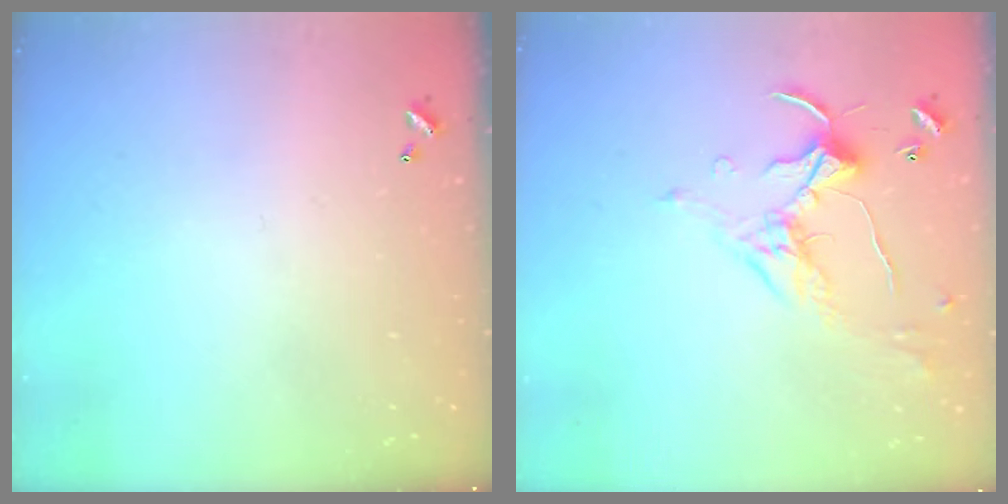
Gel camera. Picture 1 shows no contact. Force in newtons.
{"total": 1.7, "press": 1.4, "slide": 0.8}